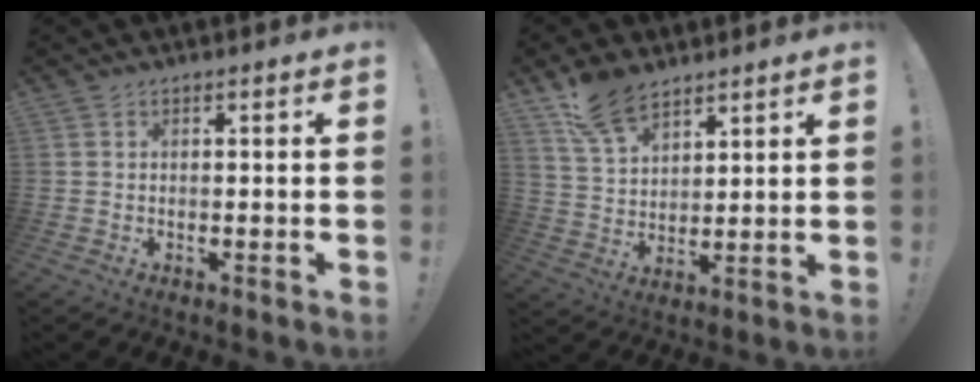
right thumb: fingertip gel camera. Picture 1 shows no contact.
{"total": 11.0, "force": [8.3, 5.4, 4.9], "torque": [-0.098, -0.042, 0.161]}